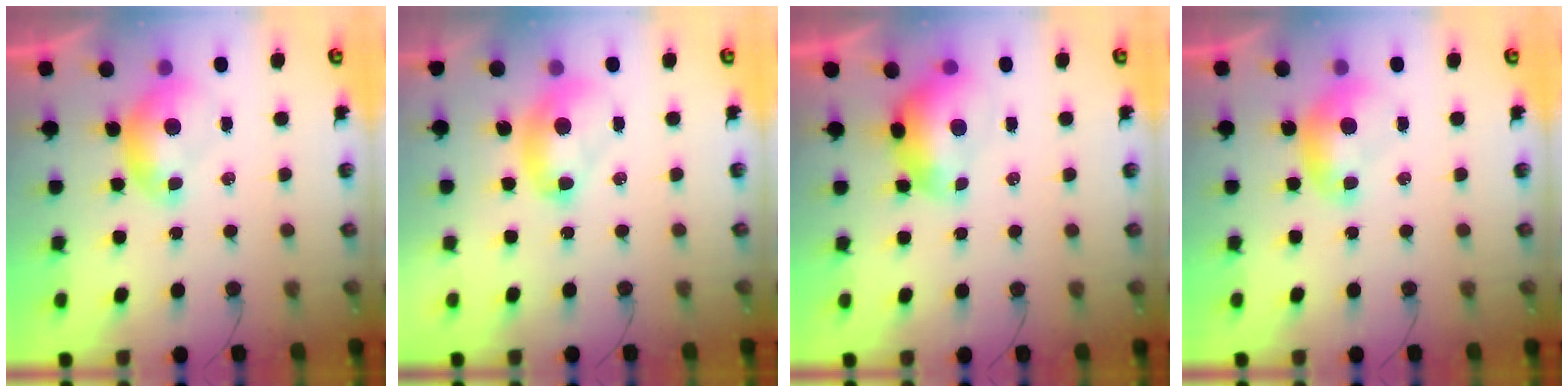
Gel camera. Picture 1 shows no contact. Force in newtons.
{"total": 2.7, "press": 2.7, "slide": 0.1}
{"total": 1.6, "press": 1.5, "slide": 0.6}
{"total": 0.0}